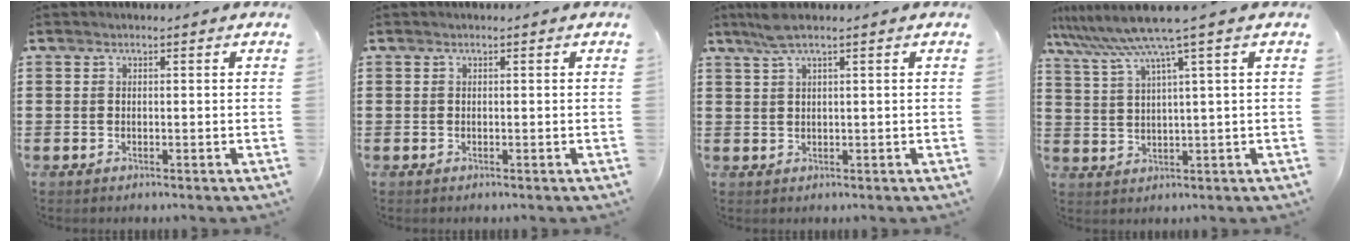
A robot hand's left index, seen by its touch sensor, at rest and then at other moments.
{"total": 0.0}
{"total": 2.8, "force": [1.6, 0.1, 2.3], "torque": [-0.048, 0.001, 0.029]}
{"total": 7.3, "force": [4.7, -0.6, 5.5], "torque": [-0.130, -0.027, 0.077]}